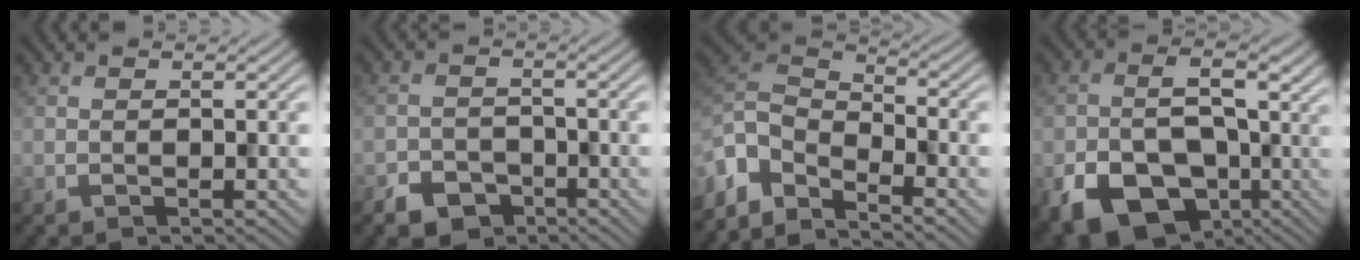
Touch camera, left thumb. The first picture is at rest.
{"total": 4.4, "force": [-3.2, 2.6, 1.4], "torque": [-0.027, -0.002, -0.058]}
{"total": 7.9, "force": [-5.5, 3.4, 4.6], "torque": [-0.103, -0.009, -0.126]}
{"total": 13.5, "force": [-5.0, 9.6, 8.1], "torque": [-0.128, -0.022, -0.077]}